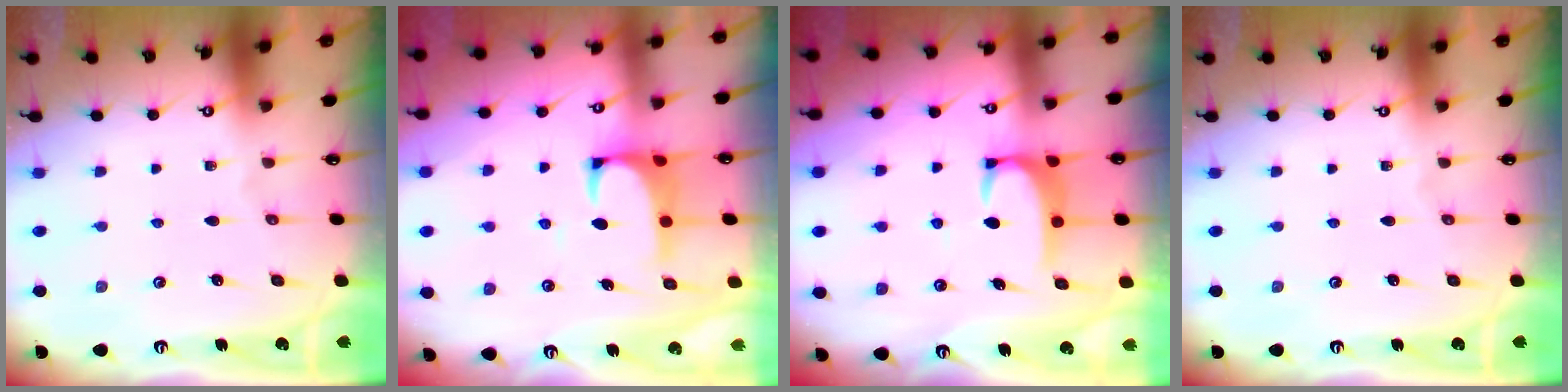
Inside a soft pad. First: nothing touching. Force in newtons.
{"total": 1.6, "press": 1.4, "slide": 0.7}
{"total": 2.6, "press": 2.6, "slide": 0.3}
{"total": 0.0}